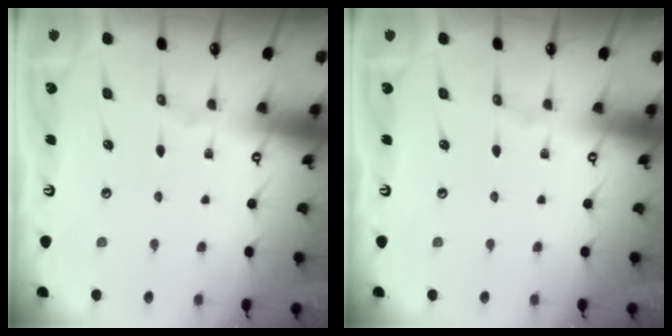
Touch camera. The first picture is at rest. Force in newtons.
{"total": 0.0}